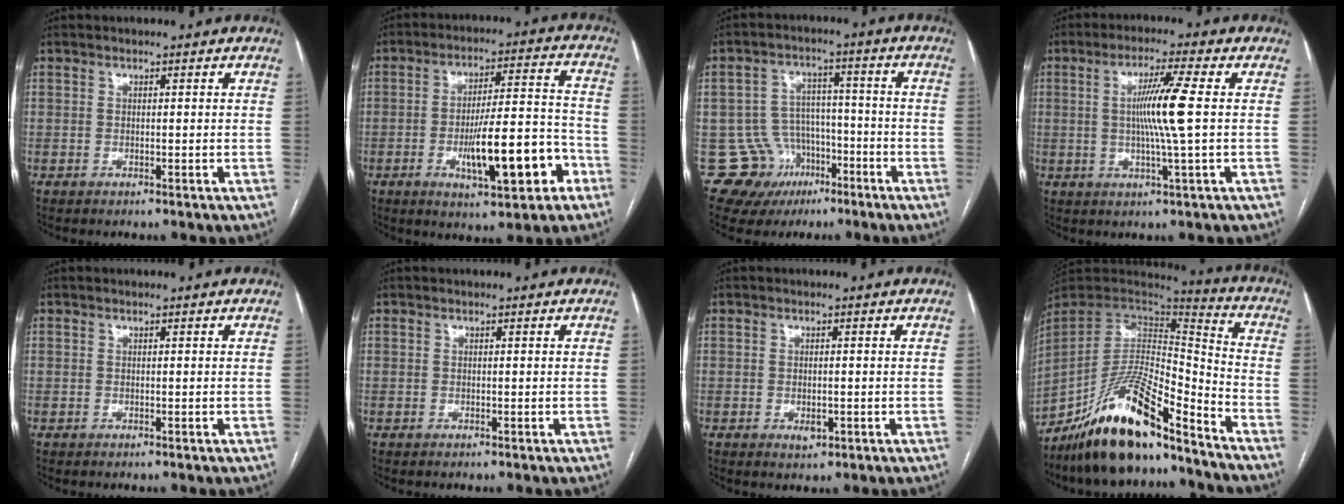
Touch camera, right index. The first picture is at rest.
{"total": 13.9, "force": [-5.2, 3.1, 12.5], "torque": [-0.196, 0.013, -0.073]}
{"total": 10.2, "force": [-4.9, 8.9, 0.8], "torque": [-0.011, 0.047, -0.060]}
{"total": 7.9, "force": [0.4, -1.5, 7.7], "torque": [-0.145, -0.001, 0.009]}
{"total": 0.0}
{"total": 0.0}
{"total": 2.0, "force": [-0.6, 1.0, 1.6], "torque": [-0.027, -0.001, -0.004]}
{"total": 18.3, "force": [-14.3, 3.5, 10.9], "torque": [-0.210, 0.006, -0.258]}